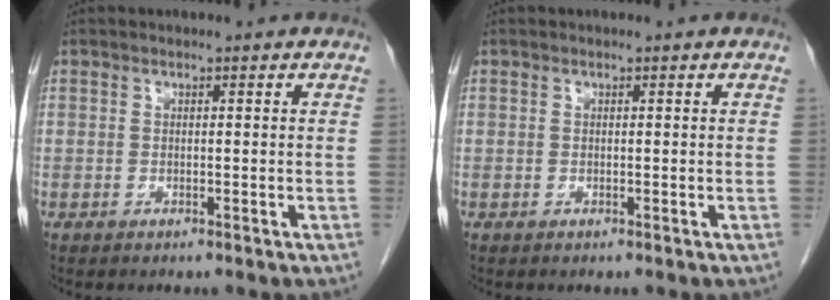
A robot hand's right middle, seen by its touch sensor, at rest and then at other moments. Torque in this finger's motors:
{"motor_torque": [0.00, 0.00, 0.01, 0.01]}